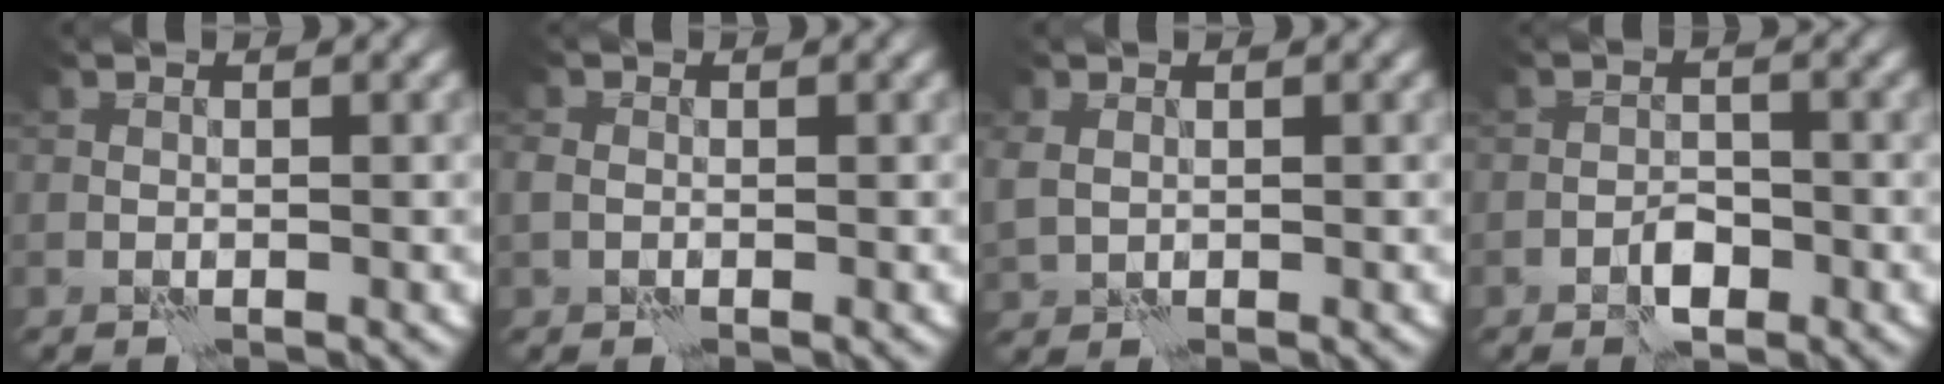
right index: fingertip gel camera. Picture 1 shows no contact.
{"total": 0.8, "force": [-0.1, 0.7, 0.4], "torque": [-0.009, 0.000, -0.006]}
{"total": 1.6, "force": [0.5, 1.2, 0.8], "torque": [-0.020, -0.004, 0.014]}
{"total": 1.9, "force": [-1.2, 0.8, 1.1], "torque": [-0.014, 0.005, -0.023]}